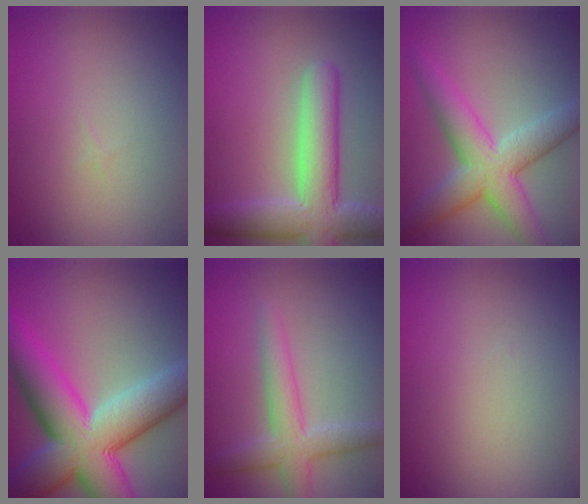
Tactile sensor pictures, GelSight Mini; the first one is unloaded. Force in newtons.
{"total": 7.1, "press": 7.1, "slide": 0.6}
{"total": 6.8, "press": 6.8, "slide": 0.3}
{"total": 13.3, "press": 13.3, "slide": 0.4}
{"total": 3.9, "press": 3.9, "slide": 0.3}
{"total": 0.0}